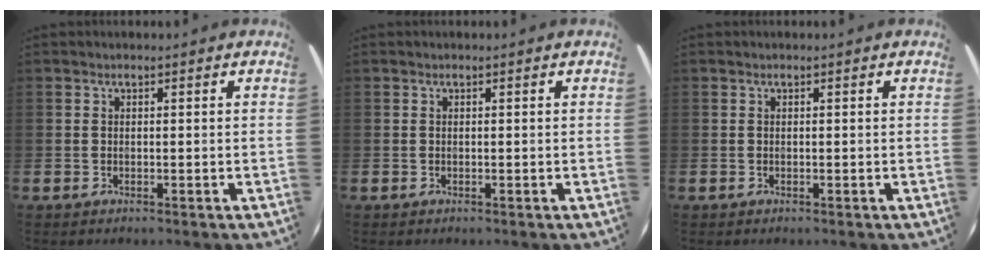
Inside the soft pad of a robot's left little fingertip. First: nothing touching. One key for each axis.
{"total": 0.0}
{"total": 0.0}